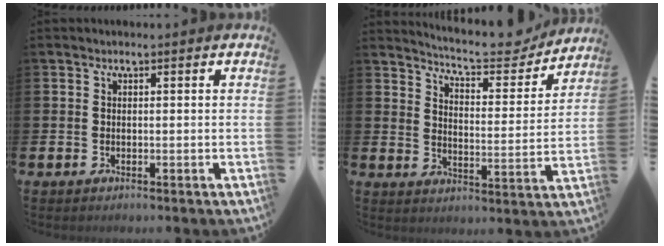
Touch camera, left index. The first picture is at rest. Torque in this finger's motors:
{"motor_torque": [0.99, -1.15, 0.26, 0.06]}